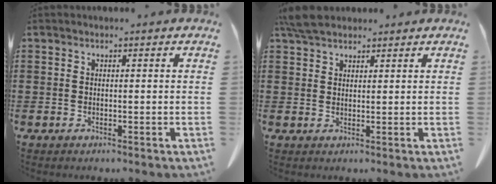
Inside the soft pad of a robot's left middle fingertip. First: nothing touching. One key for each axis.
{"total": 4.4, "fx": 3.7, "fy": 1.3, "fz": 2.0, "tx": -0.048, "ty": -0.001, "tz": 0.070}